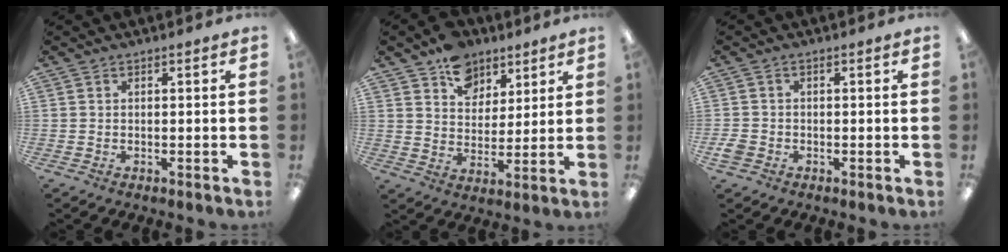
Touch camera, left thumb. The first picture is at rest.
{"total": 10.8, "force": [7.4, 7.4, 2.8], "torque": [-0.035, -0.045, 0.138]}
{"total": 2.5, "force": [-1.0, 2.0, 1.1], "torque": [-0.023, 0.004, -0.022]}